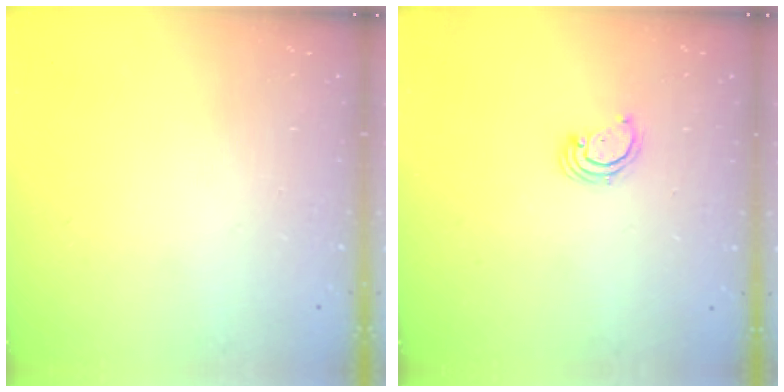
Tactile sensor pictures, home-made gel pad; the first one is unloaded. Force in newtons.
{"total": 2.8, "press": 2.8, "slide": 0.2}